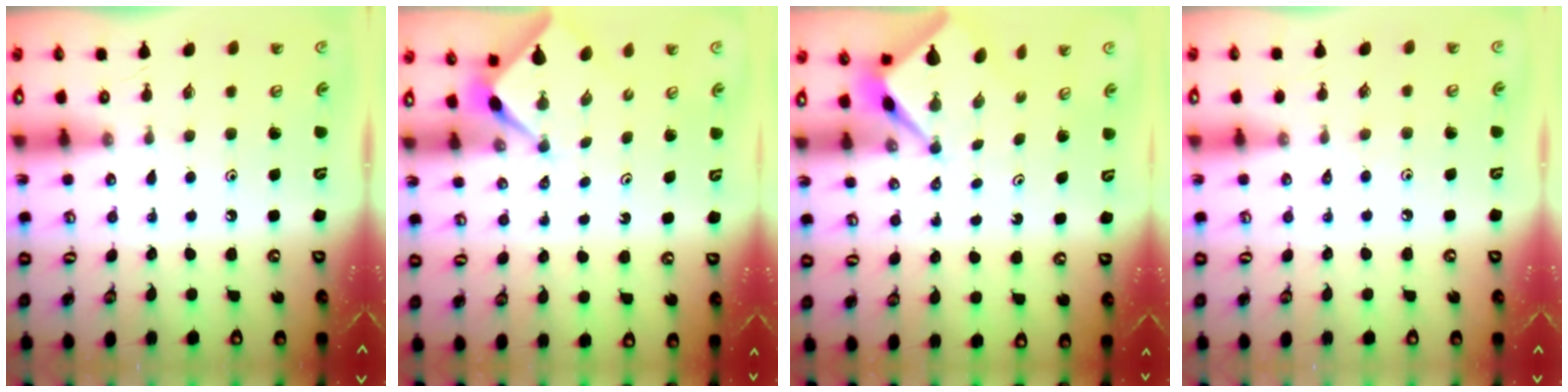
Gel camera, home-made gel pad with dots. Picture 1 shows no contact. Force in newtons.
{"total": 2.3, "press": 2.2, "slide": 0.3}
{"total": 2.6, "press": 2.6, "slide": 0.1}
{"total": 3.4, "press": 3.3, "slide": 0.6}